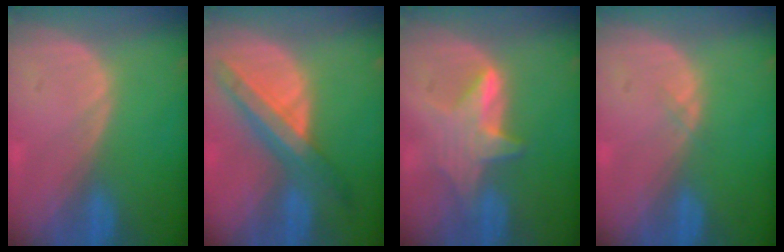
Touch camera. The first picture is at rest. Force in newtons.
{"total": 8.1, "press": 7.2, "slide": 3.7}
{"total": 5.9, "press": 5.8, "slide": 0.8}
{"total": 0.6, "press": 0.5, "slide": 0.2}